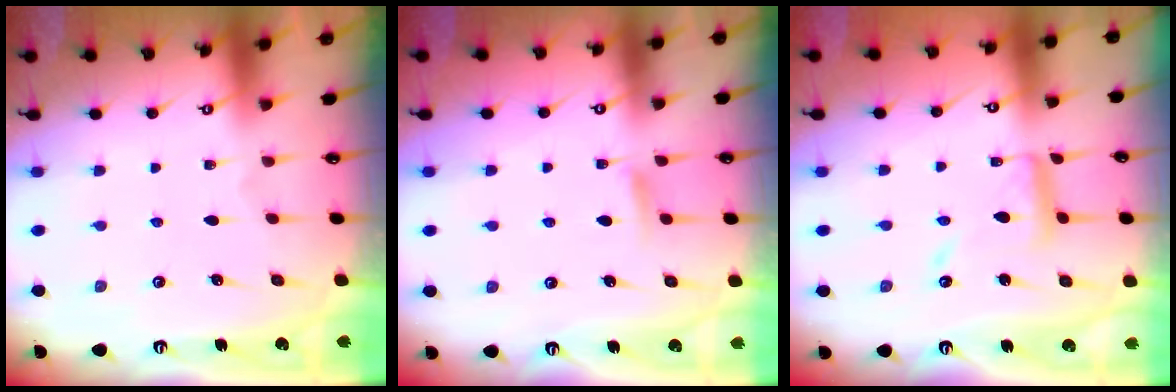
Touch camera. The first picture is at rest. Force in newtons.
{"total": 5.5, "press": 5.4, "slide": 0.8}
{"total": 10.4, "press": 10.3, "slide": 0.8}